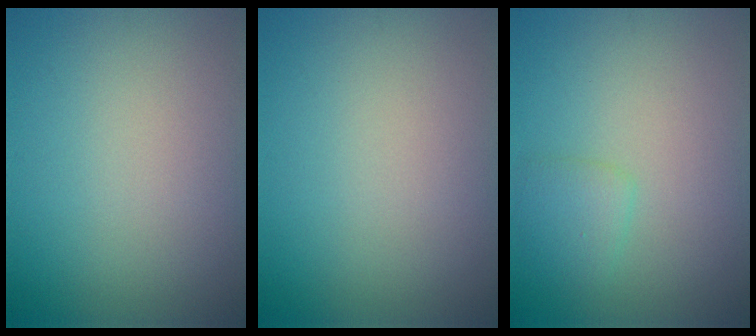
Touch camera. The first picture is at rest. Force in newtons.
{"total": 0.0}
{"total": 1.6, "press": 1.6, "slide": 0.0}